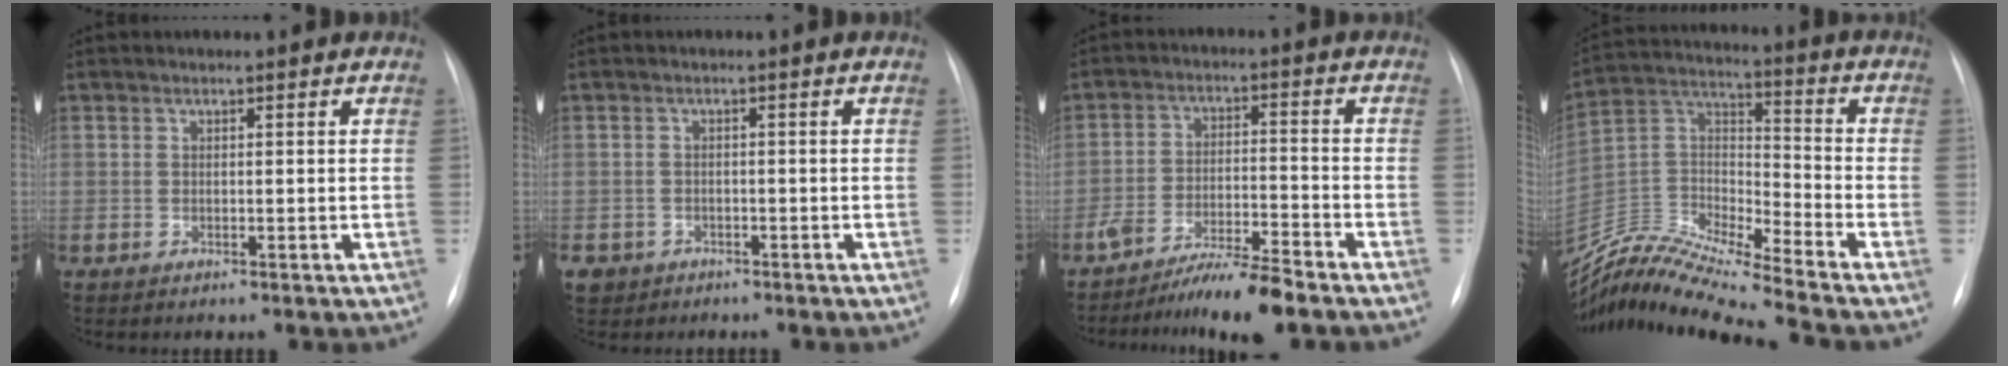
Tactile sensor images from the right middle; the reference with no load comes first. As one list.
[{"total": 3.5, "force": [-2.3, 2.7, 0.1], "torque": [-0.004, 0.005, -0.037]}, {"total": 8.0, "force": [-6.8, -0.2, 4.2], "torque": [-0.074, -0.014, -0.121]}, {"total": 16.3, "force": [-15.5, -1.8, 4.8], "torque": [-0.089, 0.031, -0.290]}]